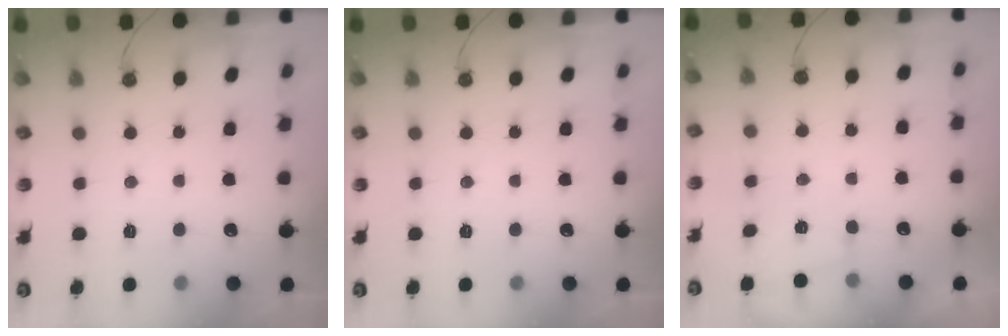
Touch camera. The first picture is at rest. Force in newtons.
{"total": 0.0}
{"total": 1.1, "press": 1.0, "slide": 0.3}